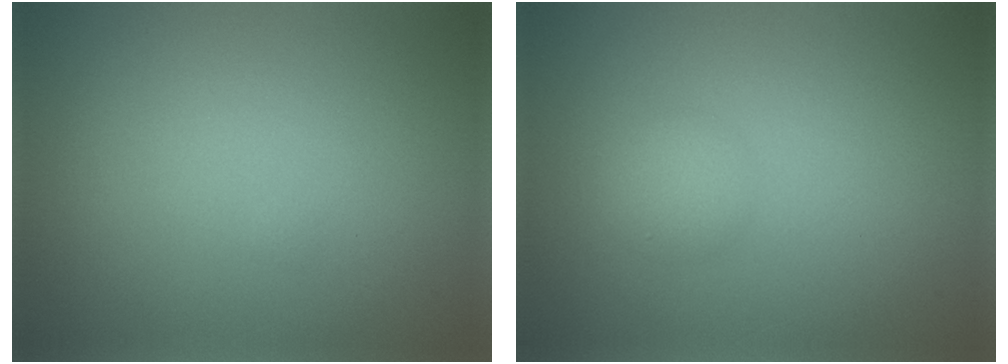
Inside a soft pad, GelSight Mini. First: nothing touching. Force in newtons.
{"total": 1.7, "press": 1.7, "slide": 0.1}